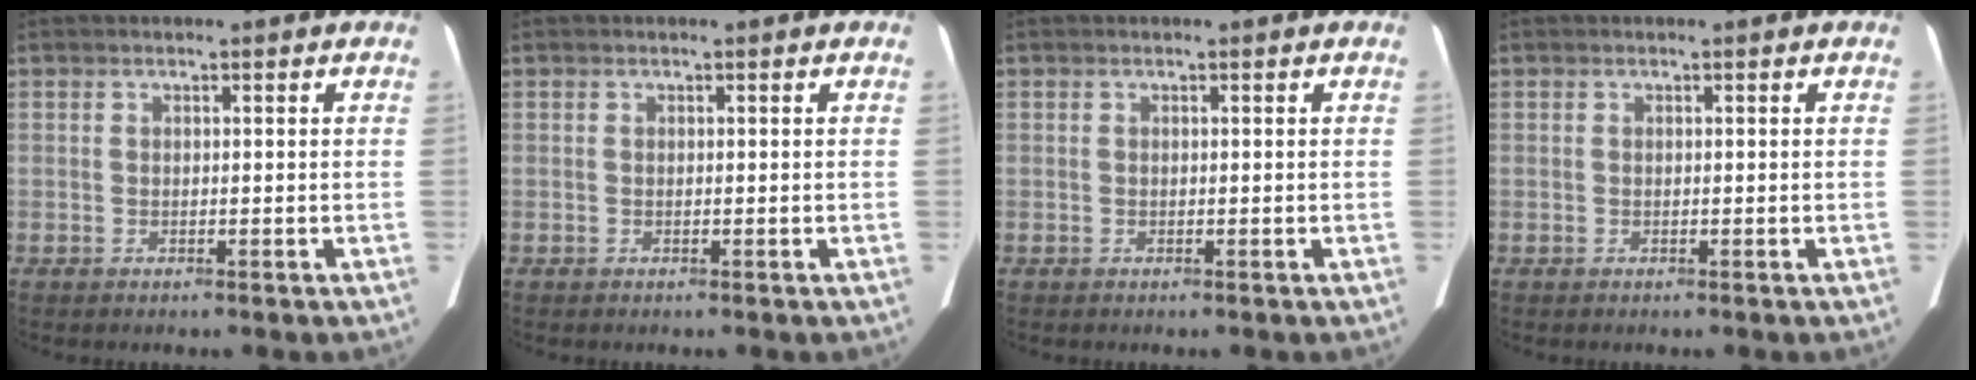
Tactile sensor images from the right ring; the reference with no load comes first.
{"total": 0.0}
{"total": 0.0}
{"total": 0.0}